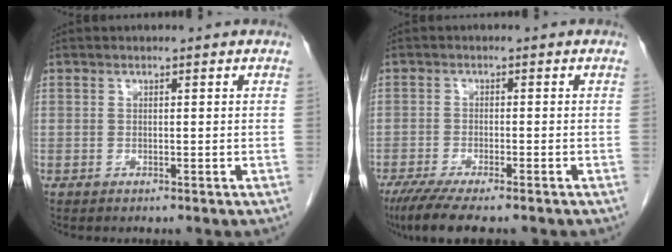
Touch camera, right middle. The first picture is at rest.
{"total": 7.9, "force": [-6.3, 1.0, 4.8], "torque": [-0.076, -0.018, -0.100]}